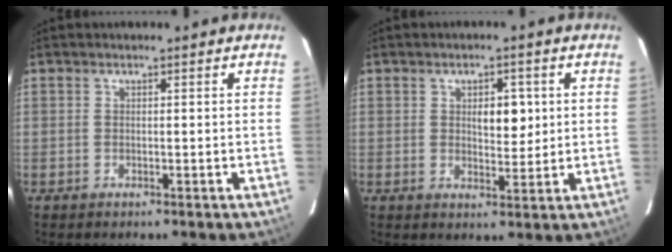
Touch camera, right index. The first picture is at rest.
{"total": 4.5, "force": [1.1, 2.2, 3.7], "torque": [-0.052, 0.001, 0.019]}